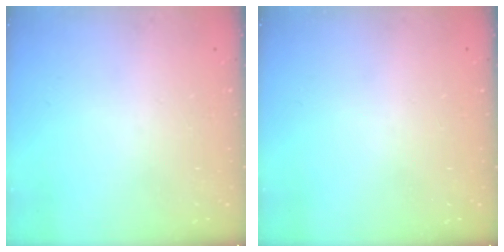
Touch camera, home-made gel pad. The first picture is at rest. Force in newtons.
{"total": 0.0}